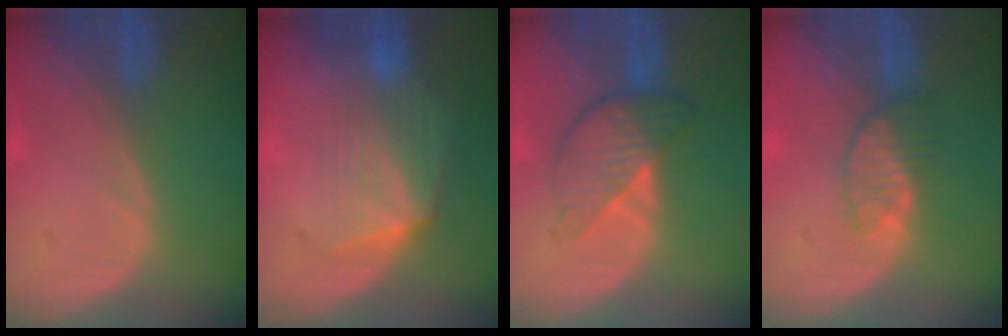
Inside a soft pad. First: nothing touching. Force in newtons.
{"total": 7.3, "press": 6.9, "slide": 2.6}
{"total": 5.6, "press": 5.6, "slide": 0.3}
{"total": 3.6, "press": 3.5, "slide": 1.1}